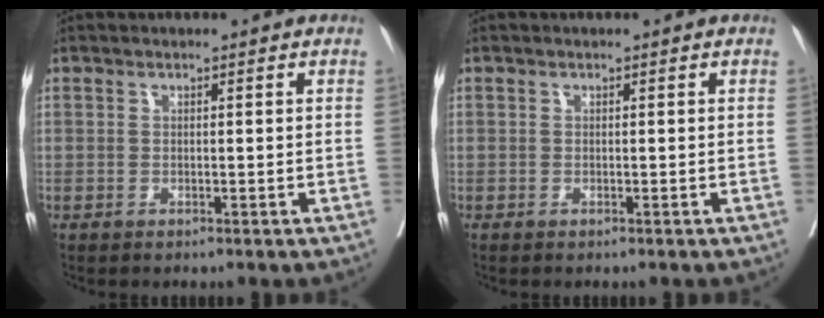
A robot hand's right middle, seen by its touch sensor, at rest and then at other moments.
{"total": 0.0}